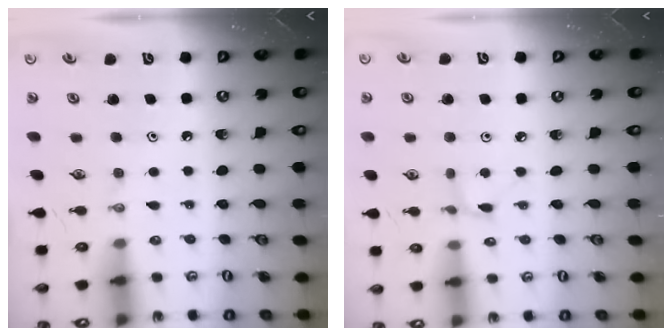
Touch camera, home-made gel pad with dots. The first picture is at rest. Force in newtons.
{"total": 2.2, "press": 2.2, "slide": 0.3}